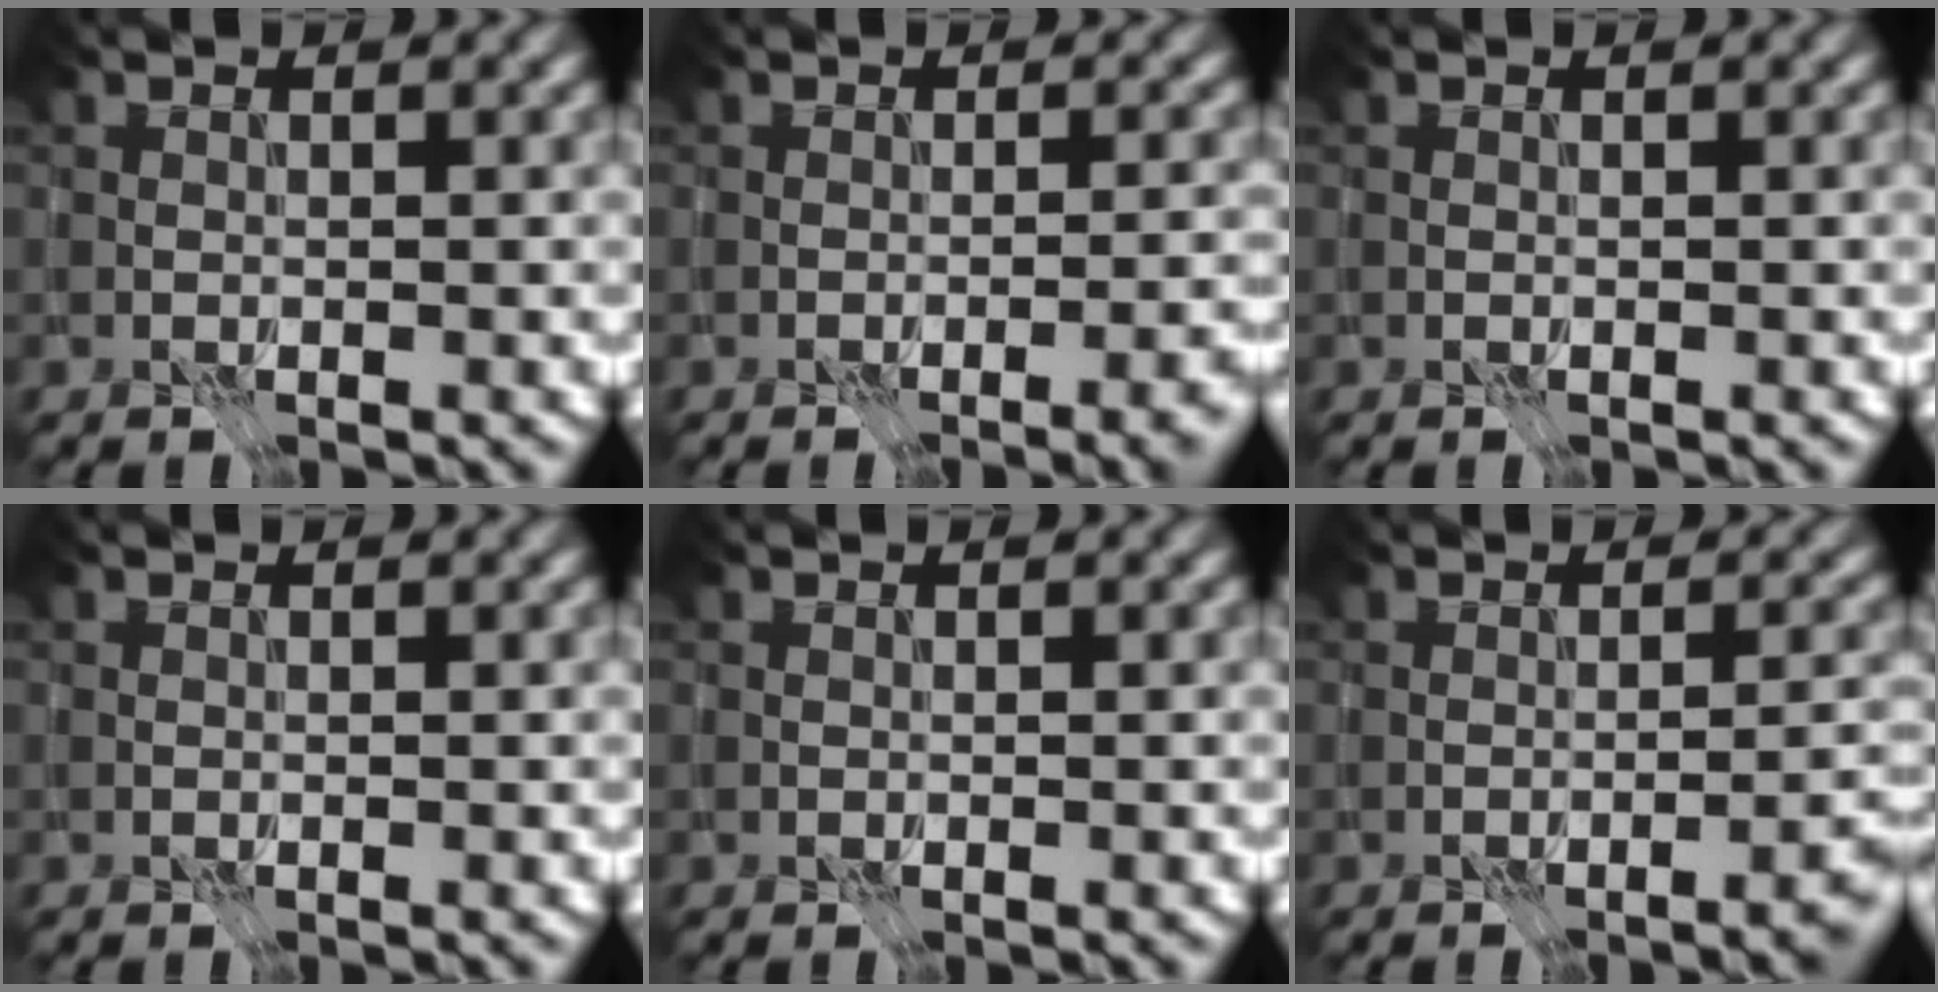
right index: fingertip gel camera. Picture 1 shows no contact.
{"total": 3.7, "force": [-2.1, 0.9, 2.9], "torque": [-0.042, 0.012, -0.029]}
{"total": 0.0}
{"total": 0.0}
{"total": 0.0}
{"total": 3.3, "force": [-1.9, 0.7, 2.6], "torque": [-0.029, 0.010, -0.032]}